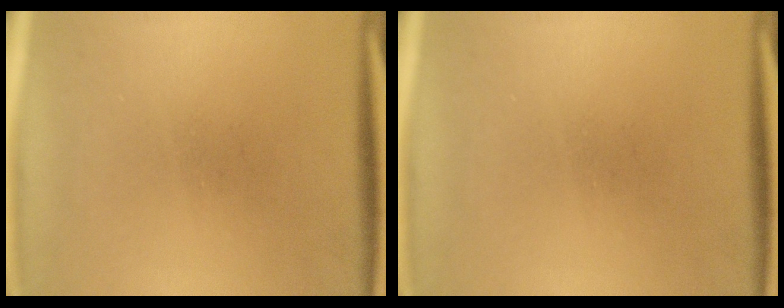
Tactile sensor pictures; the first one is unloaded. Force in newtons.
{"total": 0.0}